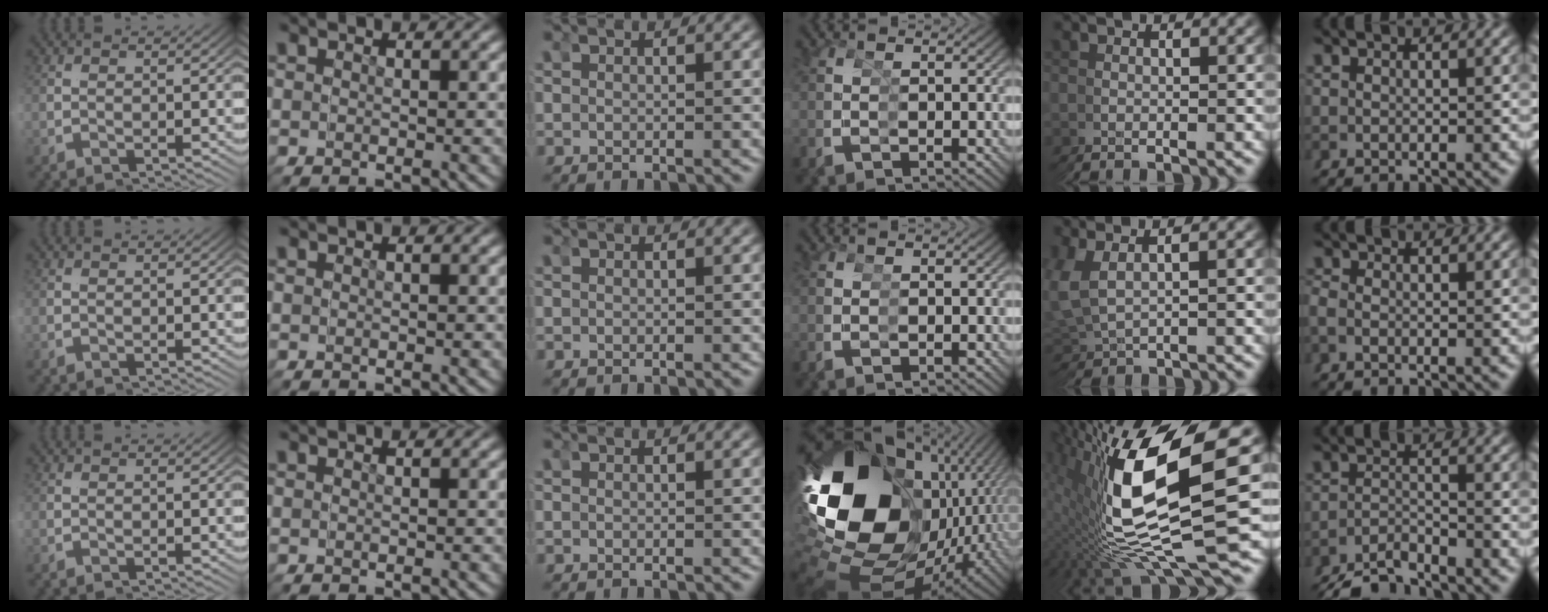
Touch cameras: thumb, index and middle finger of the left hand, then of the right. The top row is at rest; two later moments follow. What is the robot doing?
{"motion": "grasp_and_lifting", "object": "scissors"}